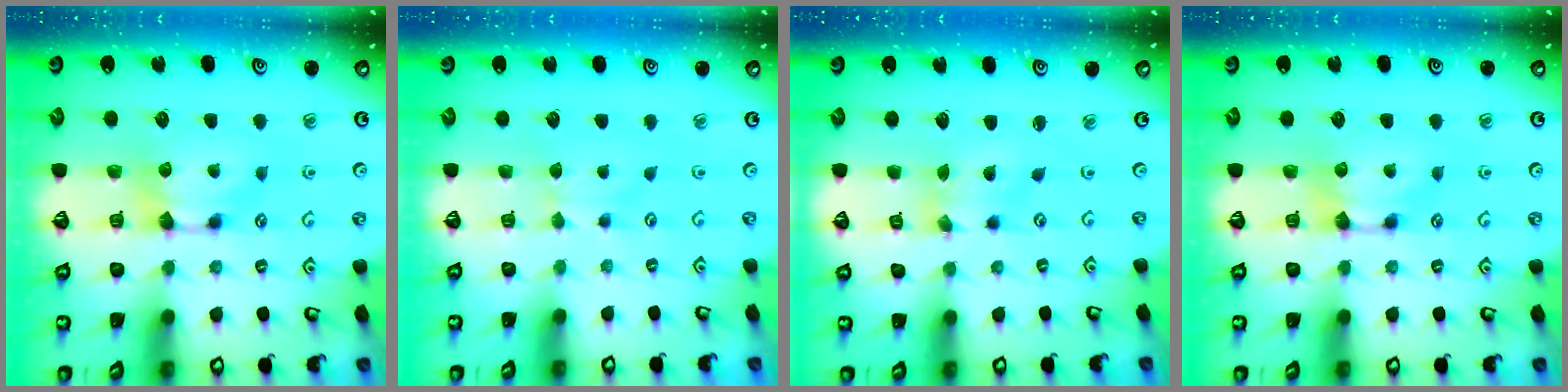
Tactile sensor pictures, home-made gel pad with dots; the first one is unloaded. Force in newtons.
{"total": 1.6, "press": 1.5, "slide": 0.5}
{"total": 1.5, "press": 1.1, "slide": 1.0}
{"total": 0.0}